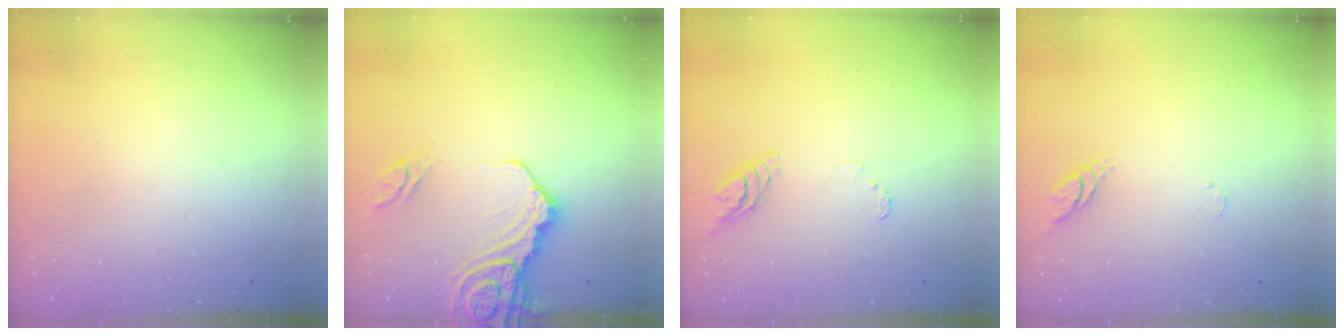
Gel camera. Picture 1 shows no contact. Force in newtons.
{"total": 13.6, "press": 13.5, "slide": 1.7}
{"total": 6.7, "press": 6.7, "slide": 0.6}
{"total": 4.8, "press": 4.8, "slide": 0.4}